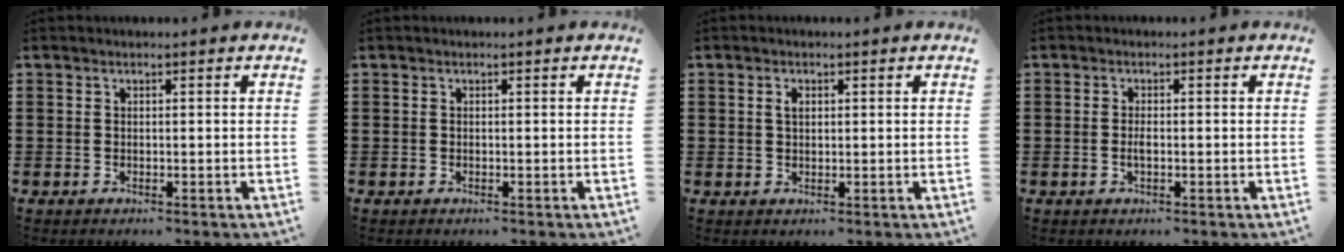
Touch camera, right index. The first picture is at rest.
{"total": 0.0}
{"total": 1.5, "force": [0.4, 0.9, 1.2], "torque": [-0.025, 0.008, 0.006]}
{"total": 1.4, "force": [-0.2, 0.5, 1.3], "torque": [-0.026, -0.001, -0.004]}